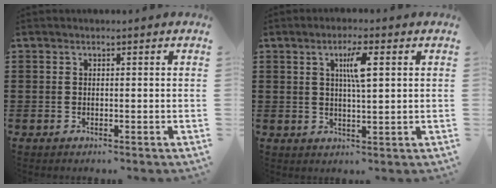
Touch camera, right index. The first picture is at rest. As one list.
[{"total": 4.8, "force": [1.5, 0.8, 4.5], "torque": [-0.084, 0.006, 0.019]}]